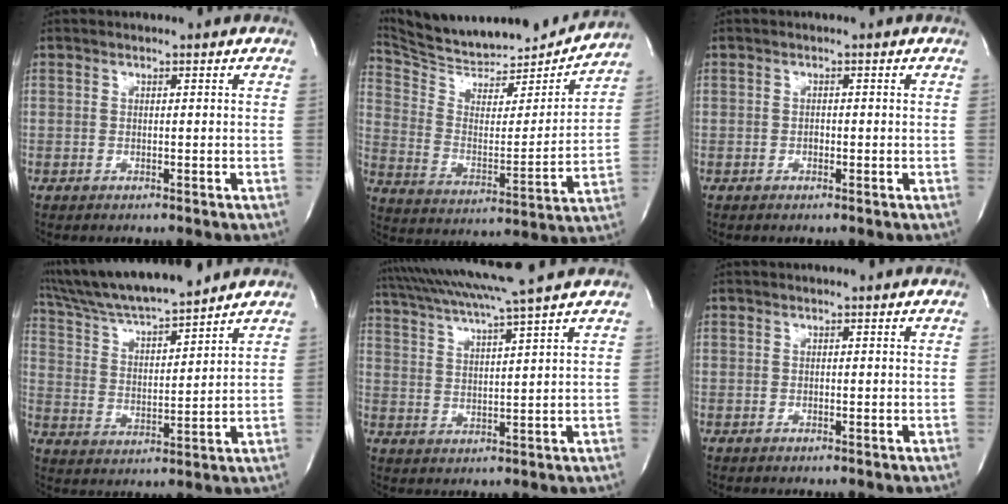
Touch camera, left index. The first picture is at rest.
{"total": 20.8, "force": [20.0, 3.1, 4.9], "torque": [-0.088, -0.038, 0.302]}
{"total": 0.9, "force": [-0.8, 0.3, 0.3], "torque": [-0.004, -0.003, -0.014]}
{"total": 14.9, "force": [13.4, 1.0, 6.4], "torque": [-0.122, 0.010, 0.239]}
{"total": 12.0, "force": [9.9, -1.8, 6.5], "torque": [-0.122, 0.007, 0.155]}
{"total": 0.5, "force": [-0.5, 0.0, 0.0], "torque": [0.003, -0.004, -0.009]}